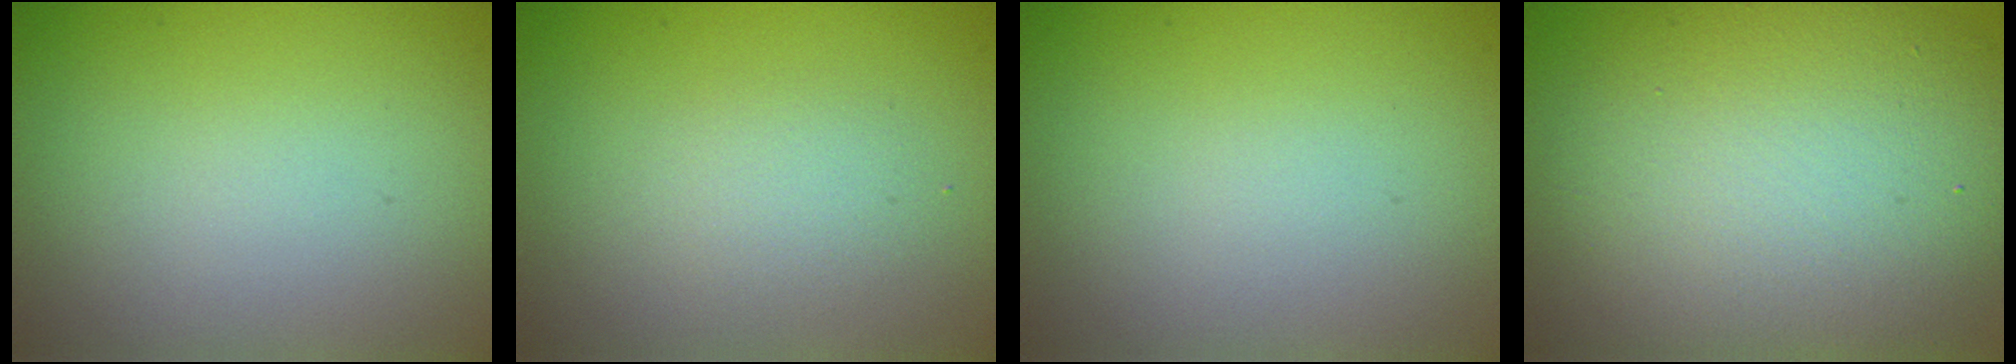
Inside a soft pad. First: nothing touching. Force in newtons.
{"total": 1.5, "press": 1.4, "slide": 0.1}
{"total": 0.0}
{"total": 11.2, "press": 11.2, "slide": 0.4}